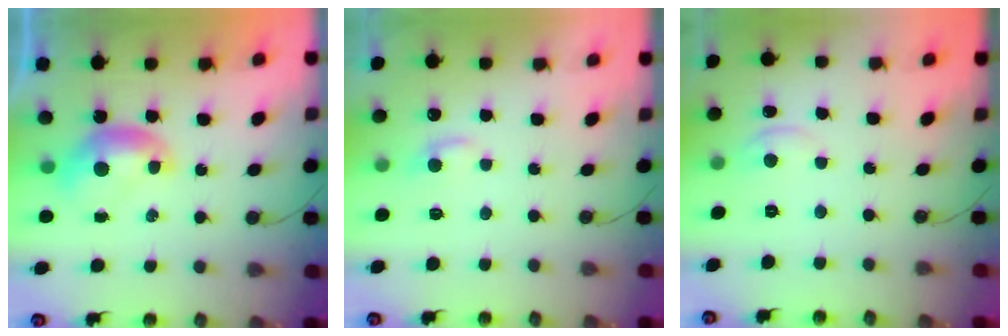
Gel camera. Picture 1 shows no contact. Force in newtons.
{"total": 1.4, "press": 1.4, "slide": 0.5}
{"total": 1.6, "press": 1.5, "slide": 0.3}